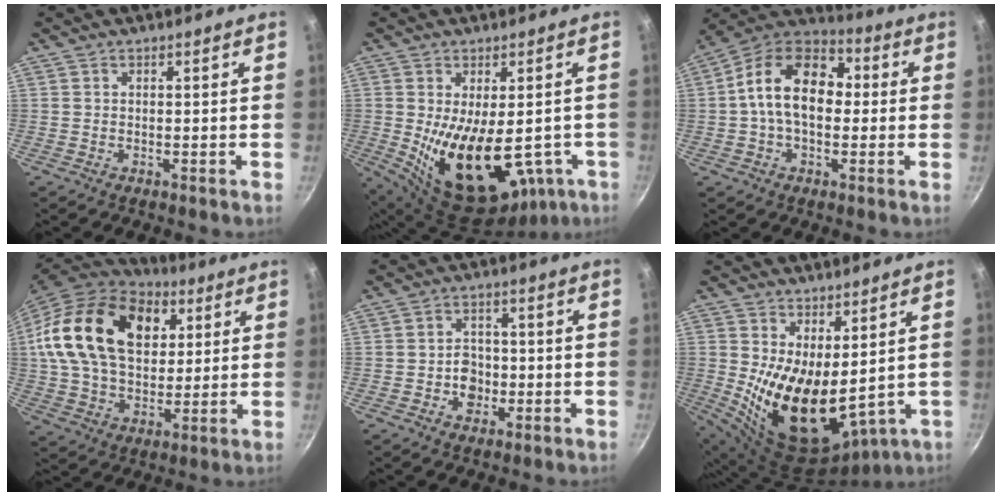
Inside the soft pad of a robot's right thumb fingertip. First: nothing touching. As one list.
[{"total": 20.7, "force": [-4.3, 11.0, 17.0], "torque": [-0.247, -0.022, -0.034]}, {"total": 15.8, "force": [0.7, 10.5, 11.9], "torque": [-0.161, 0.036, -0.011]}, {"total": 24.8, "force": [7.5, 16.5, 16.9], "torque": [-0.276, 0.002, 0.125]}, {"total": 5.6, "force": [-1.4, 4.6, 2.9], "torque": [-0.018, 0.010, -0.026]}, {"total": 16.7, "force": [1.6, 9.1, 14.0], "torque": [-0.219, -0.048, 0.055]}]